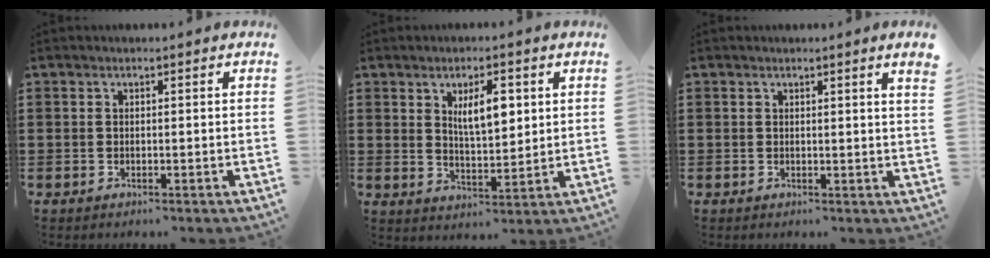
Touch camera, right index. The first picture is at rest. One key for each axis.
{"total": 6.1, "fx": 2.1, "fy": 2.4, "fz": 5.2, "tx": -0.093, "ty": 0.001, "tz": 0.032}
{"total": 1.2, "fx": 0.8, "fy": -0.5, "fz": 0.7, "tx": -0.012, "ty": -0.005, "tz": 0.014}